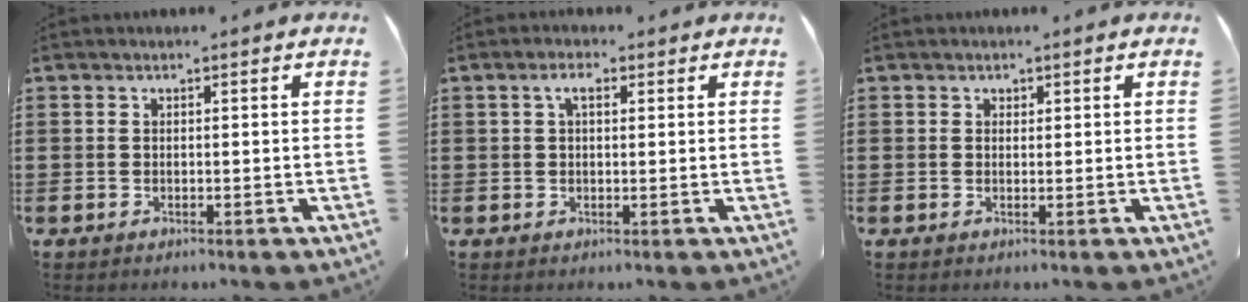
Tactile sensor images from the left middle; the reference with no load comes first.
{"total": 2.7, "force": [1.0, 1.1, 2.2], "torque": [-0.048, 0.007, 0.017]}
{"total": 0.6, "force": [0.5, 0.4, 0.0], "torque": [-0.002, 0.000, 0.010]}